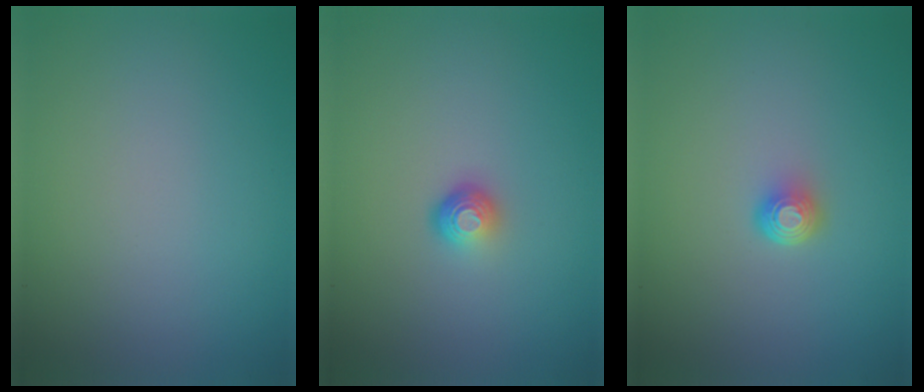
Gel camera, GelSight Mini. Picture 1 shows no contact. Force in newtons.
{"total": 1.6, "press": 1.0, "slide": 1.3}
{"total": 1.6, "press": 1.1, "slide": 1.1}